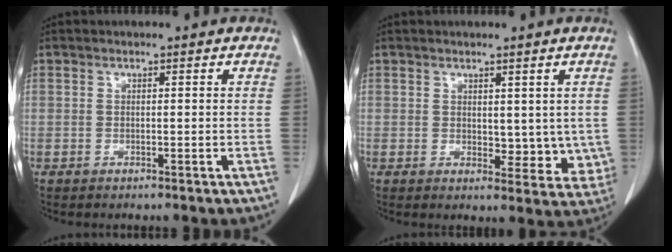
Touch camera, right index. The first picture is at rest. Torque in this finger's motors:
{"motor_torque": [-0.02, 0.08, 0.02, 0.00]}